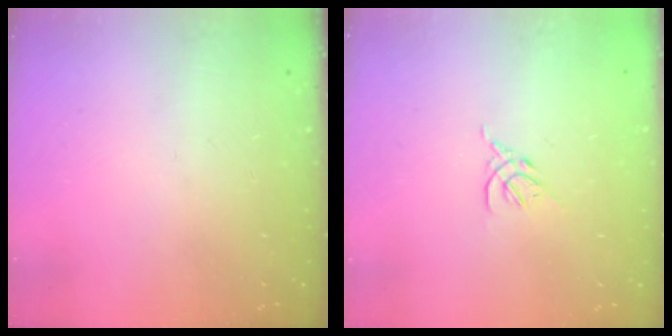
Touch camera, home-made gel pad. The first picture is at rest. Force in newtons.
{"total": 2.6, "press": 2.5, "slide": 0.8}